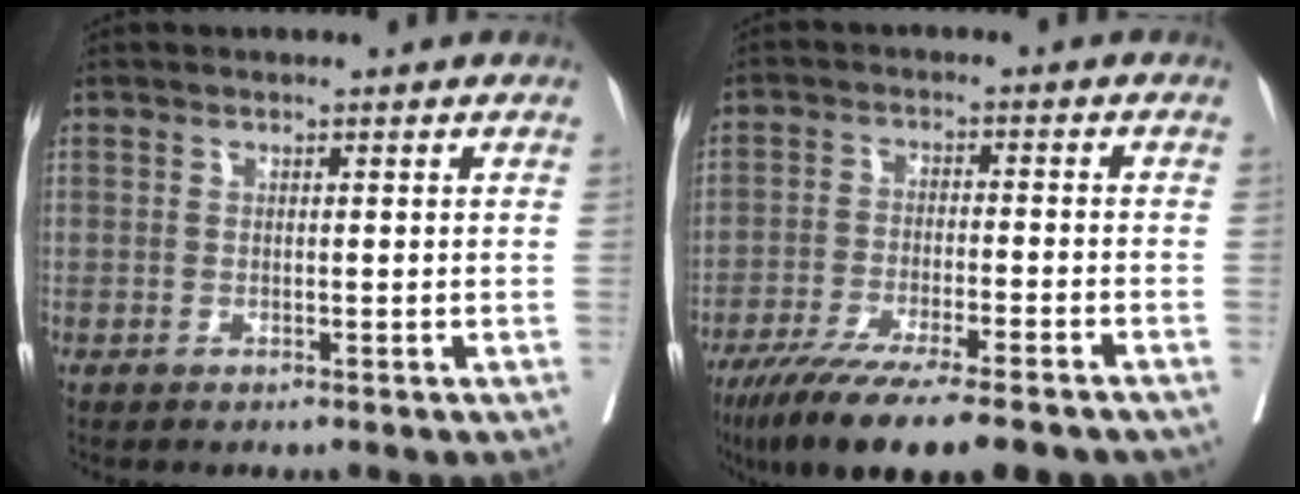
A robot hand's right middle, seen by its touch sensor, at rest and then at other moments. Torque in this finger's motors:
{"motor_torque": [1.17, -0.96, 0.32, 0.17]}